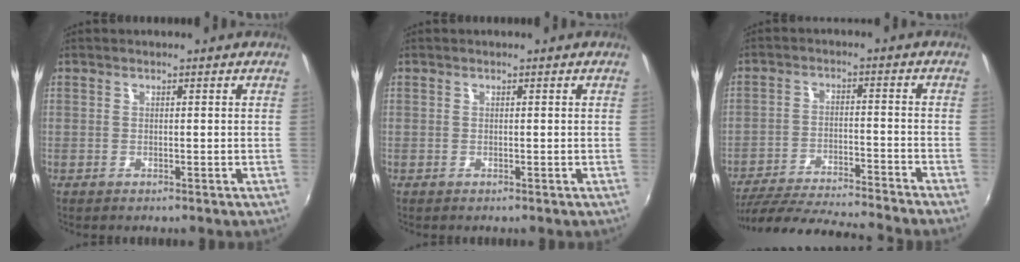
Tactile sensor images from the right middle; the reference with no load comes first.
{"total": 0.0}
{"total": 18.0, "force": [-16.3, -0.4, 7.6], "torque": [-0.150, -0.024, -0.255]}